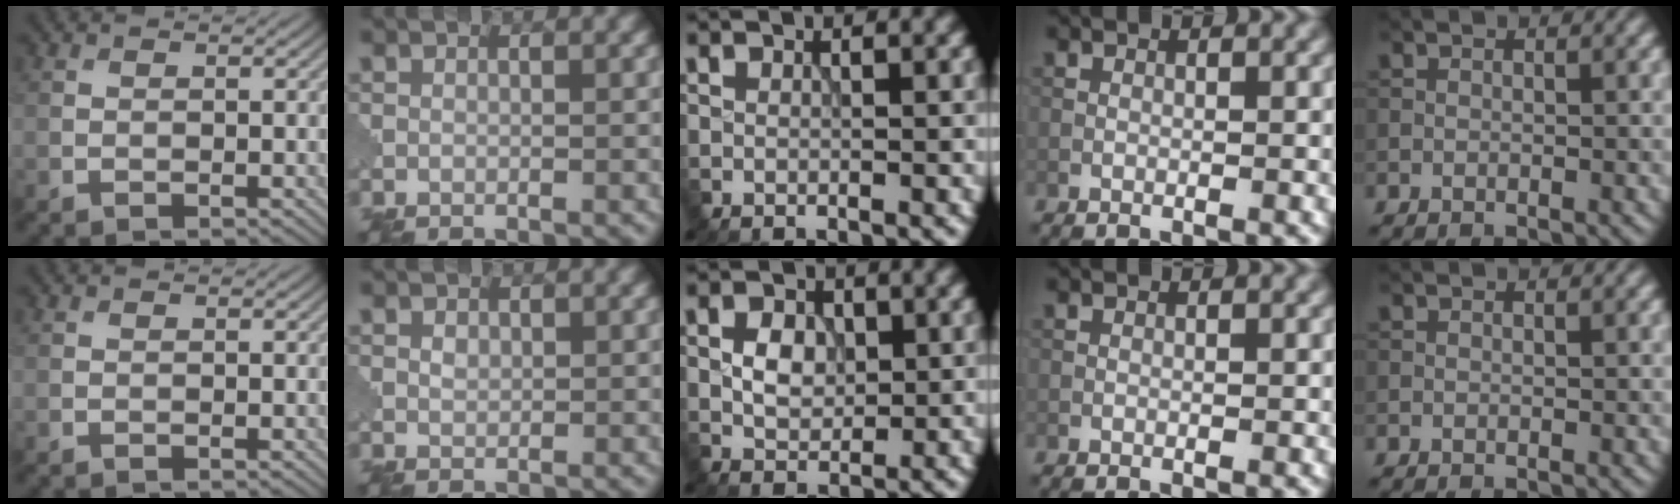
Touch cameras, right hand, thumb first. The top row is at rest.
{"index": {"total": 0.9, "force": [0.3, 0.6, 0.5], "torque": [-0.011, 0.000, 0.006]}, "middle": {"total": 2.8, "force": [0.2, 2.0, 2.0], "torque": [-0.035, 0.001, 0.002]}}